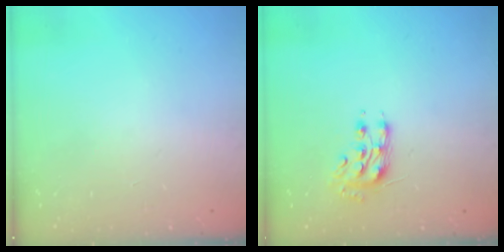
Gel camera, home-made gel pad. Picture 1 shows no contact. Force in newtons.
{"total": 8.1, "press": 8.0, "slide": 1.0}